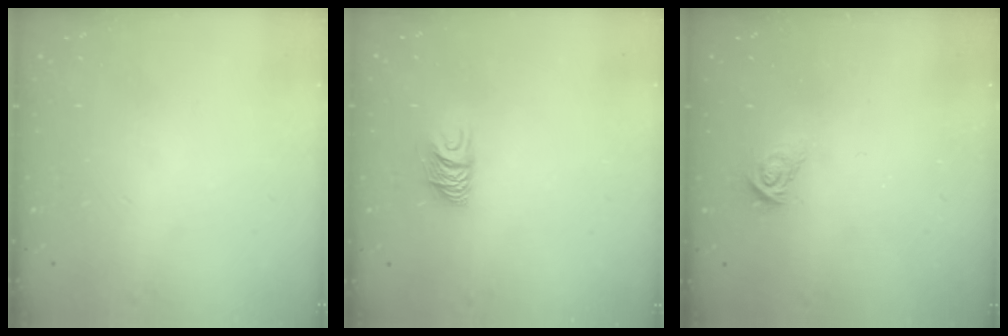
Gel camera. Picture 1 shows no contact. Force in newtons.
{"total": 6.1, "press": 6.1, "slide": 0.6}
{"total": 4.0, "press": 4.0, "slide": 0.3}